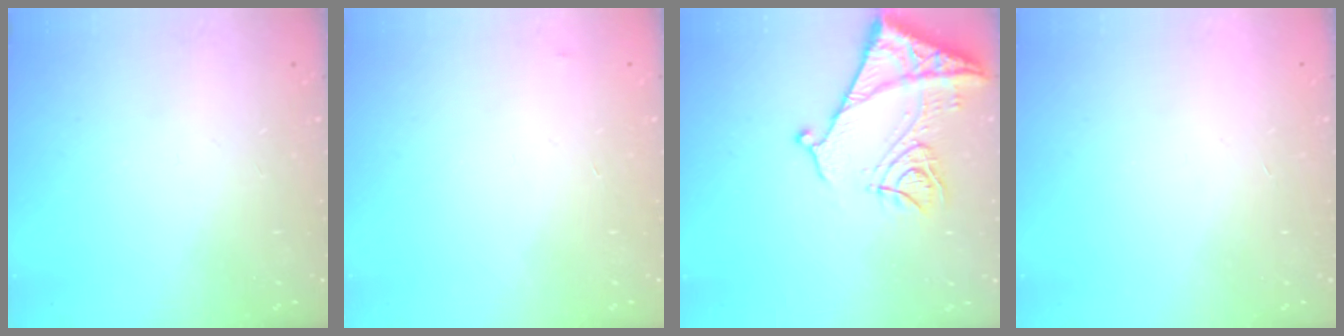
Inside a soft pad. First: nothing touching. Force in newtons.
{"total": 2.5, "press": 2.5, "slide": 0.4}
{"total": 15.7, "press": 15.6, "slide": 1.7}
{"total": 1.7, "press": 1.7, "slide": 0.1}